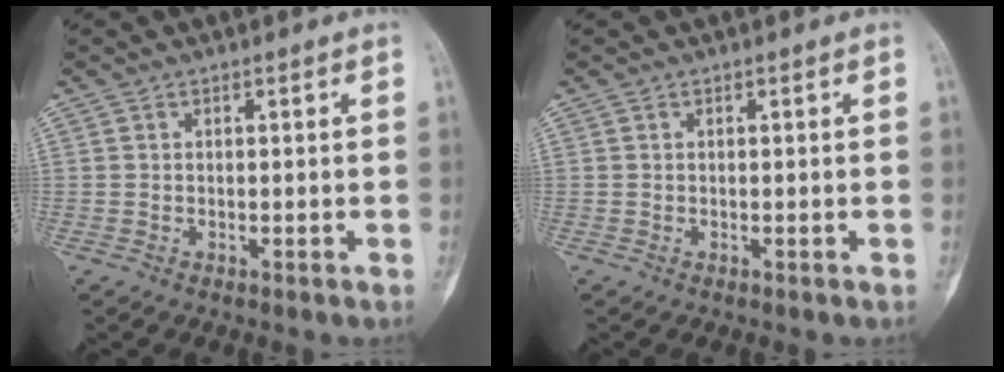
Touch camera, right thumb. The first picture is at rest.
{"total": 0.0}